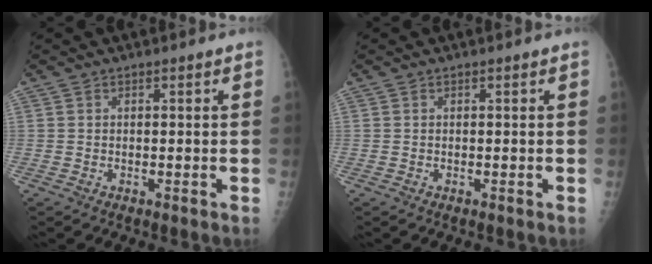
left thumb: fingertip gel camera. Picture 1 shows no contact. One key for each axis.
{"total": 0.0}